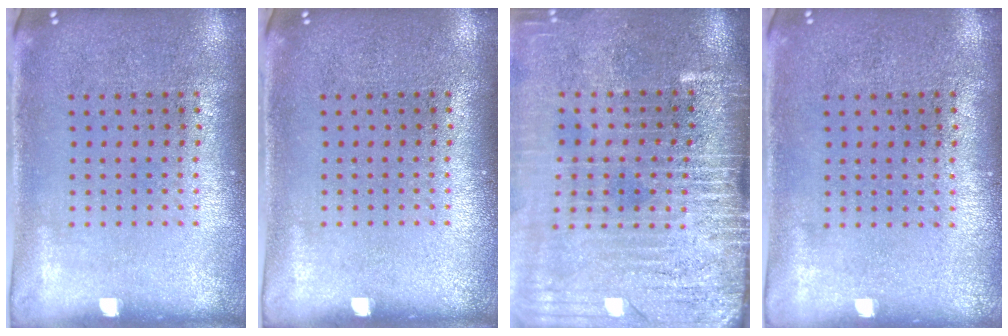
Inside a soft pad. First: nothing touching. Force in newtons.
{"total": 0.0}
{"total": 4.0, "press": 3.4, "slide": 2.2}
{"total": 0.0}